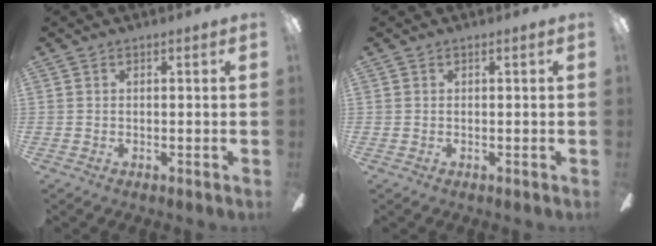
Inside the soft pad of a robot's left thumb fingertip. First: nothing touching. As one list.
[{"total": 0.0}]